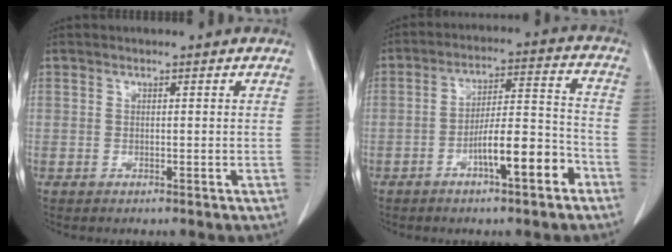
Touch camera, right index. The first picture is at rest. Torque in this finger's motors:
{"motor_torque": [1.33, -0.80, 0.66, 0.16]}